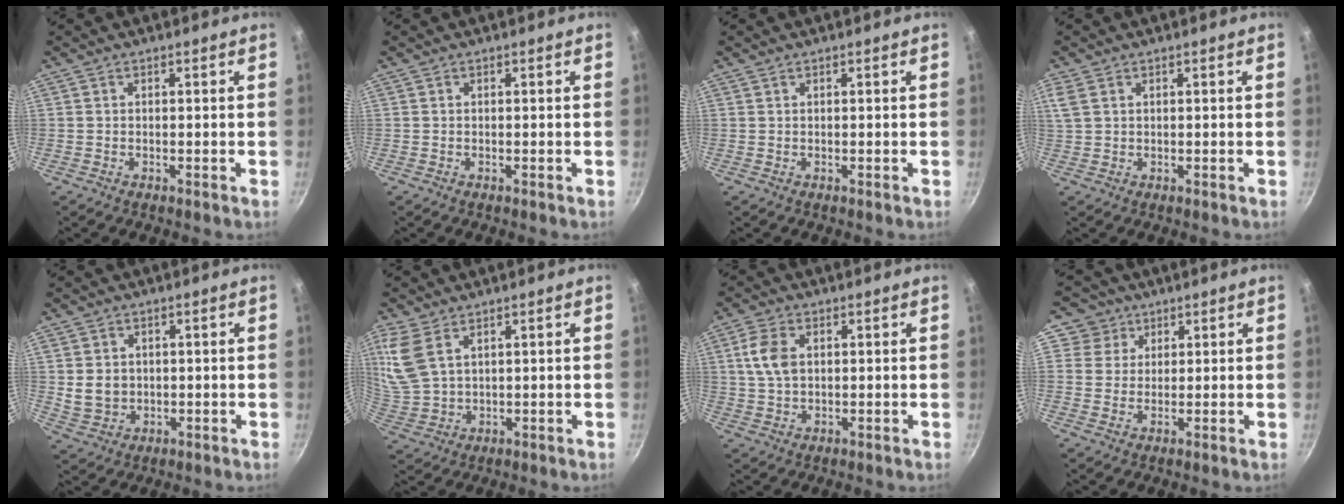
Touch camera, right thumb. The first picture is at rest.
{"total": 0.0}
{"total": 0.0}
{"total": 3.9, "force": [1.8, 2.4, 2.5], "torque": [-0.056, 0.007, 0.041]}
{"total": 5.6, "force": [0.4, 4.7, 3.0], "torque": [-0.042, -0.003, 0.017]}
{"total": 10.1, "force": [5.0, 5.7, 6.7], "torque": [-0.146, -0.010, 0.112]}
{"total": 6.4, "force": [1.6, 4.1, 4.7], "torque": [-0.087, 0.000, 0.030]}
{"total": 5.4, "force": [2.5, 4.8, 0.3], "torque": [0.039, -0.002, 0.033]}